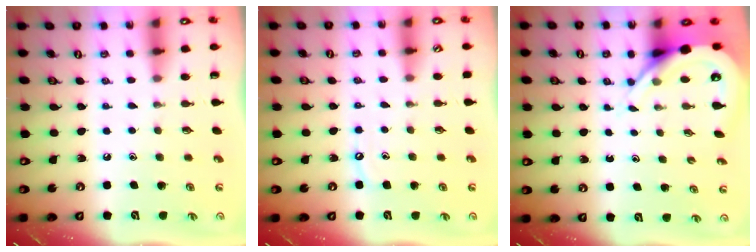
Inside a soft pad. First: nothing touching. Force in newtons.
{"total": 3.6, "press": 3.6, "slide": 0.2}
{"total": 6.1, "press": 6.0, "slide": 0.8}